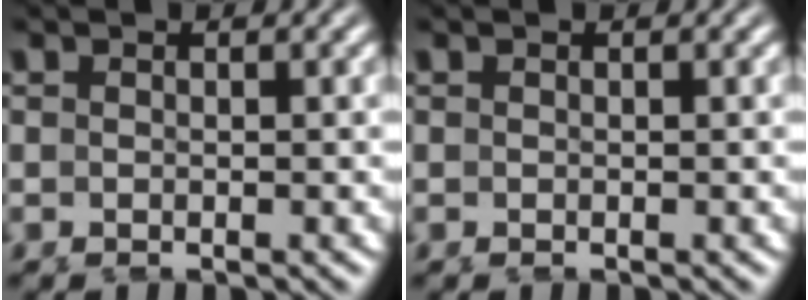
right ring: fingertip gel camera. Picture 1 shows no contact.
{"total": 0.0}